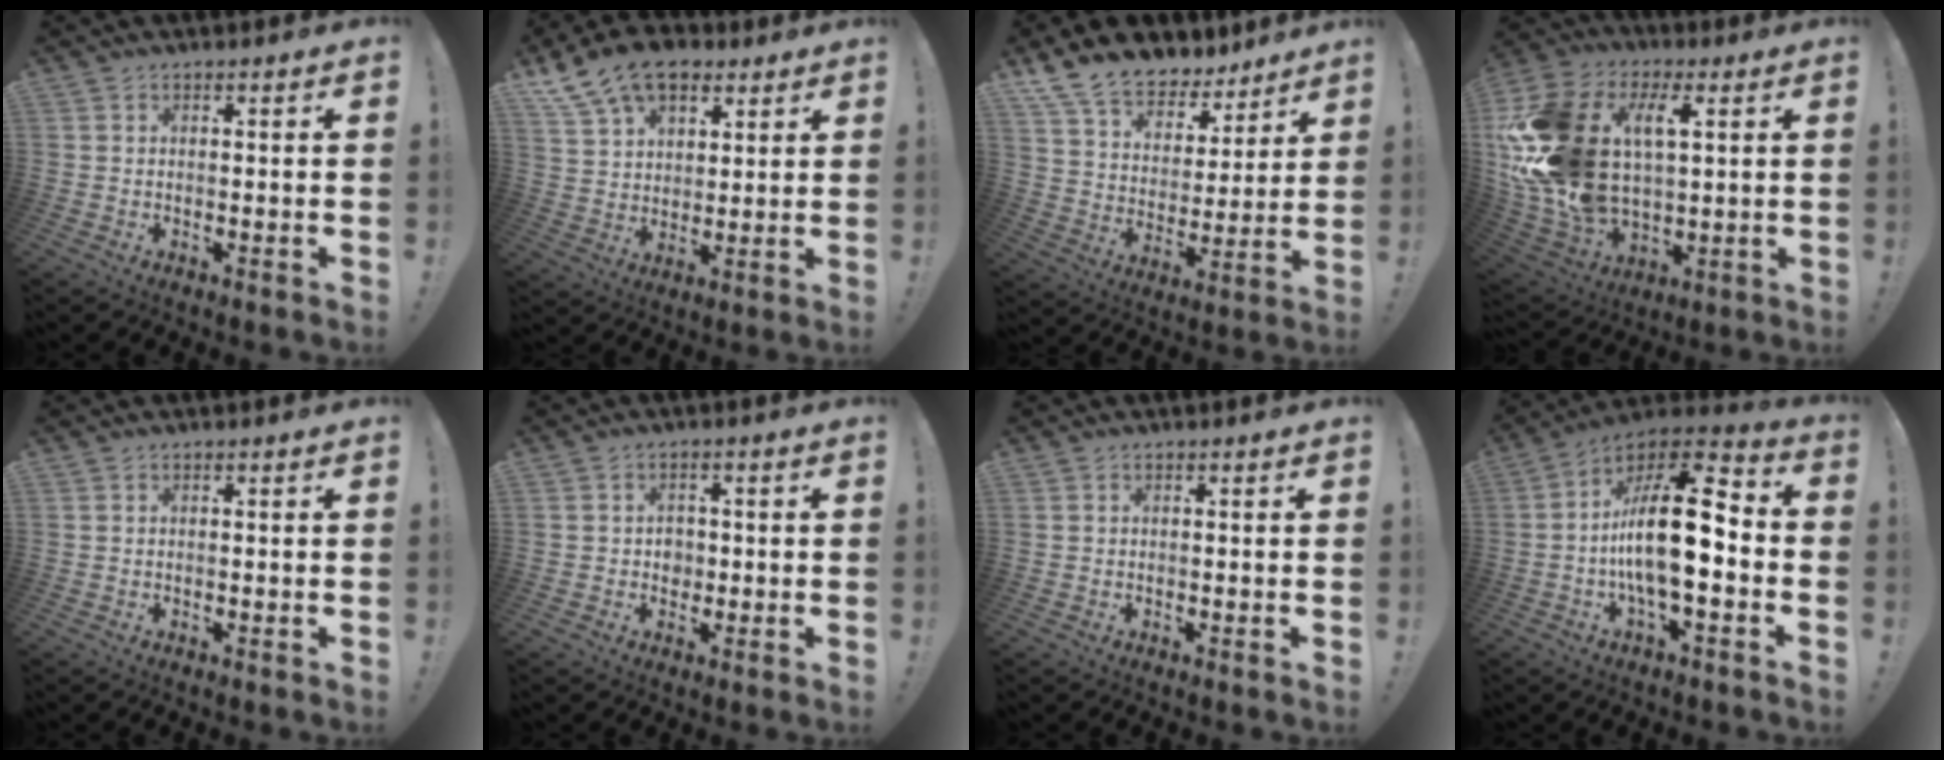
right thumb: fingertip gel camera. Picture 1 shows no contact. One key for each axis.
{"total": 14.5, "fx": 8.7, "fy": 9.2, "fz": 7.1, "tx": -0.122, "ty": -0.043, "tz": 0.166}
{"total": 13.6, "fx": 10.7, "fy": 7.3, "fz": 4.2, "tx": -0.078, "ty": -0.079, "tz": 0.200}
{"total": 25.8, "fx": 5.6, "fy": 16.5, "fz": 19.0, "tx": -0.385, "ty": -0.015, "tz": 0.106}
{"total": 0.0}
{"total": 3.3, "fx": -0.2, "fy": 3.1, "fz": 1.3, "tx": -0.014, "ty": -0.002, "tz": -0.007}
{"total": 0.0}
{"total": 21.0, "fx": -2.8, "fy": 7.8, "fz": 19.3, "tx": -0.344, "ty": 0.020, "tz": -0.047}